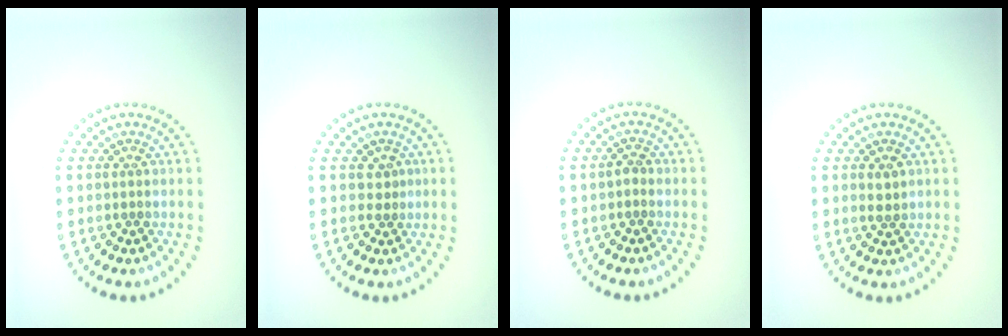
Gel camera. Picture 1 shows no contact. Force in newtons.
{"total": 0.9, "press": 0.7, "slide": 0.6}
{"total": 0.7, "press": 0.6, "slide": 0.4}
{"total": 1.2, "press": 1.2, "slide": 0.3}